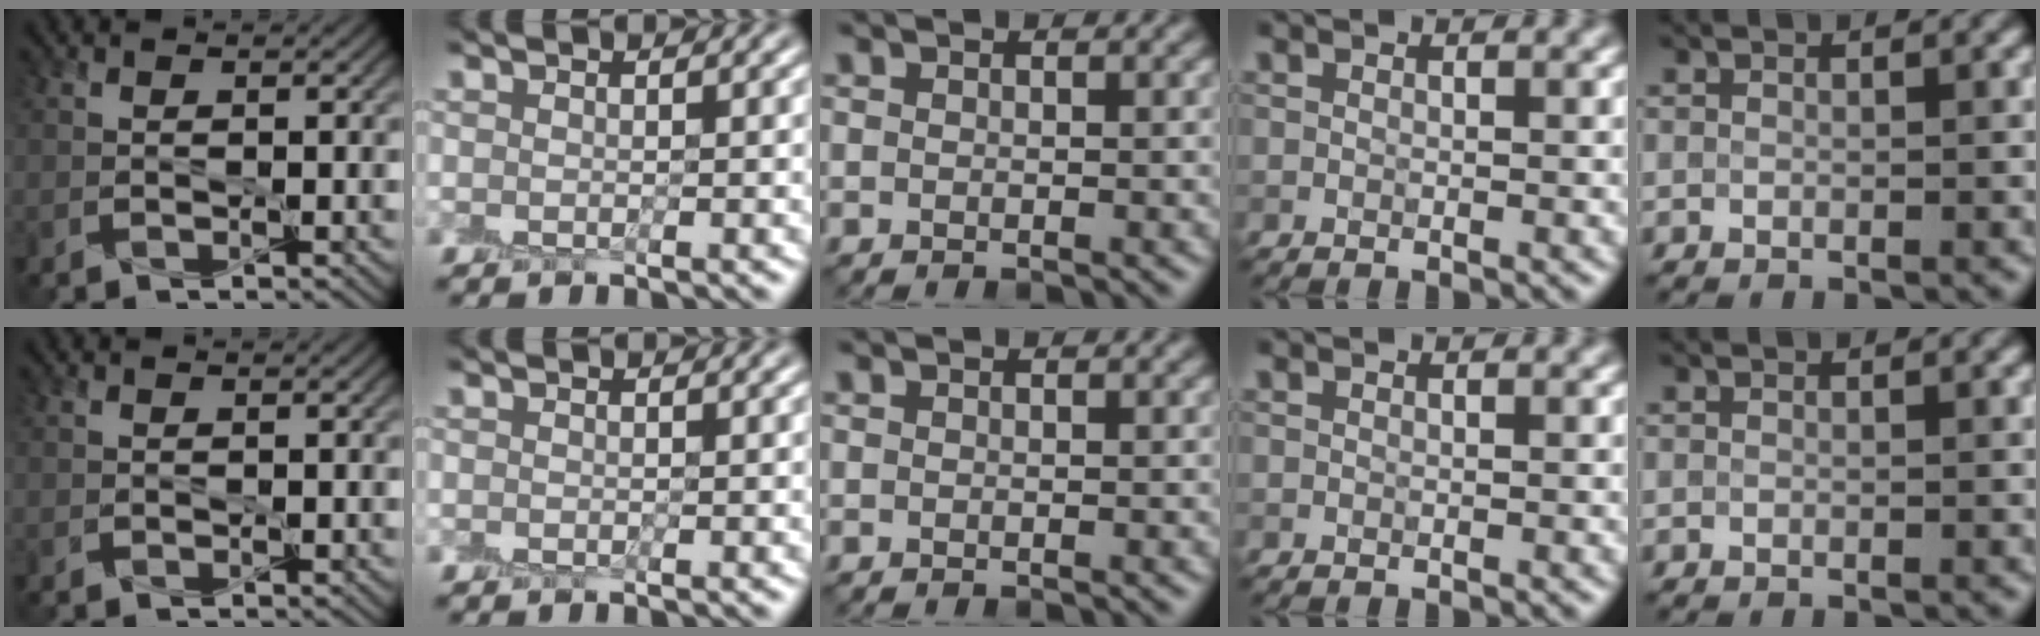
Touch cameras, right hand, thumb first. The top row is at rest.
{}